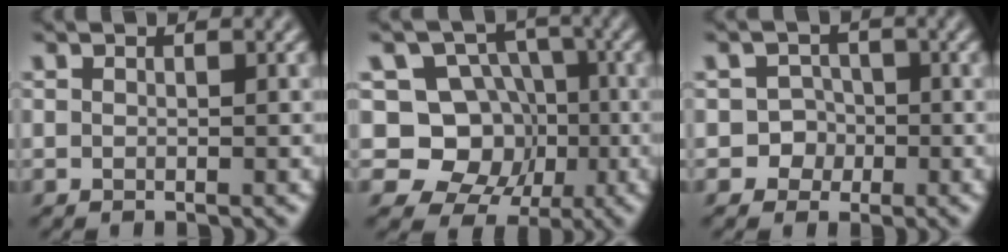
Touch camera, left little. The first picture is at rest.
{"total": 9.3, "force": [-1.3, 8.1, 4.3], "torque": [-0.044, 0.009, -0.056]}
{"total": 3.5, "force": [-1.4, 3.2, 0.6], "torque": [0.021, 0.007, -0.039]}